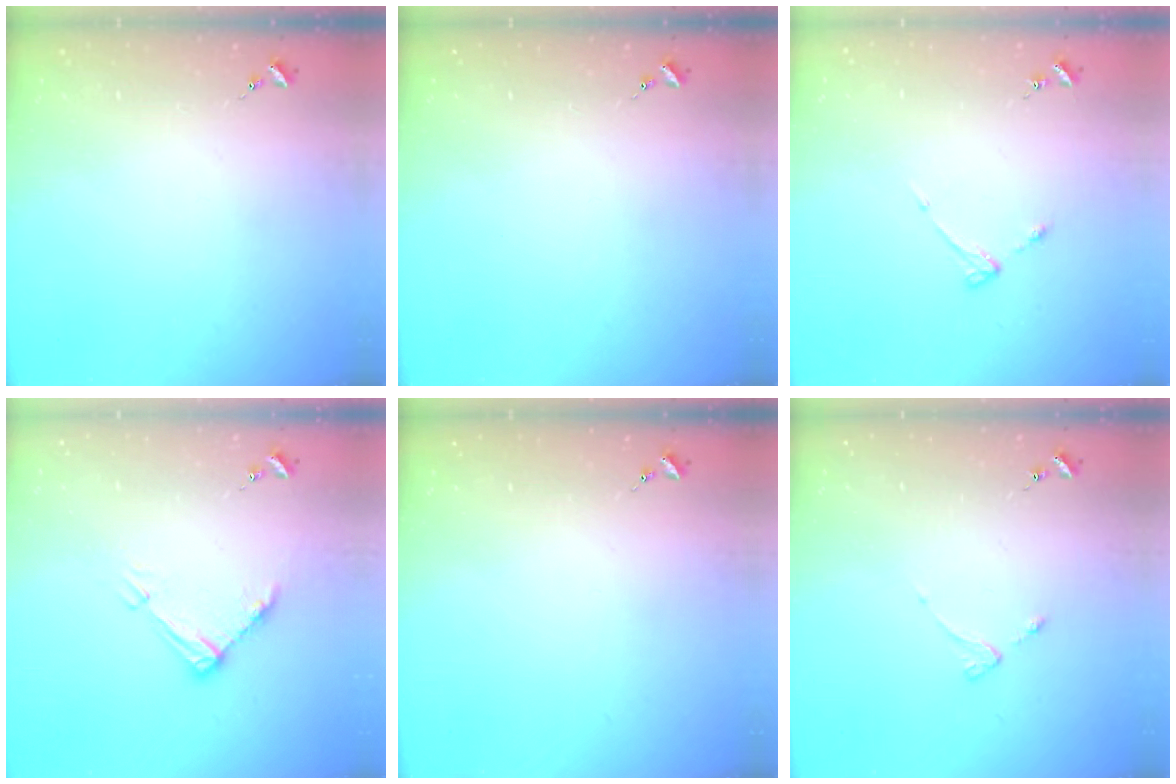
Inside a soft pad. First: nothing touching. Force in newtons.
{"total": 0.0}
{"total": 3.2, "press": 3.1, "slide": 0.5}
{"total": 9.1, "press": 9.1, "slide": 0.8}
{"total": 0.0}
{"total": 2.7, "press": 2.6, "slide": 0.5}